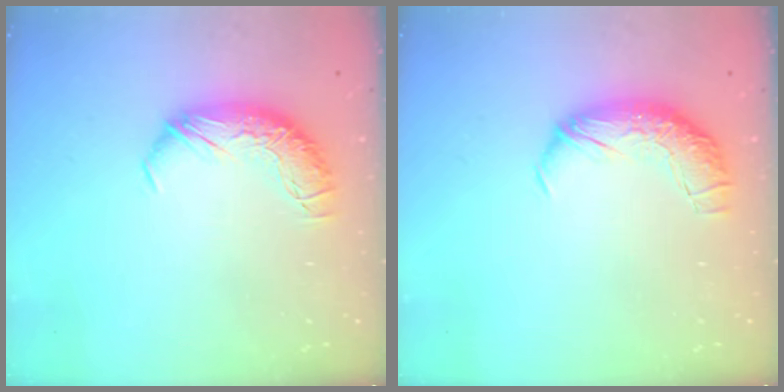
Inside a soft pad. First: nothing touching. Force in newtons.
{"total": 2.4, "press": 1.1, "slide": 2.2}